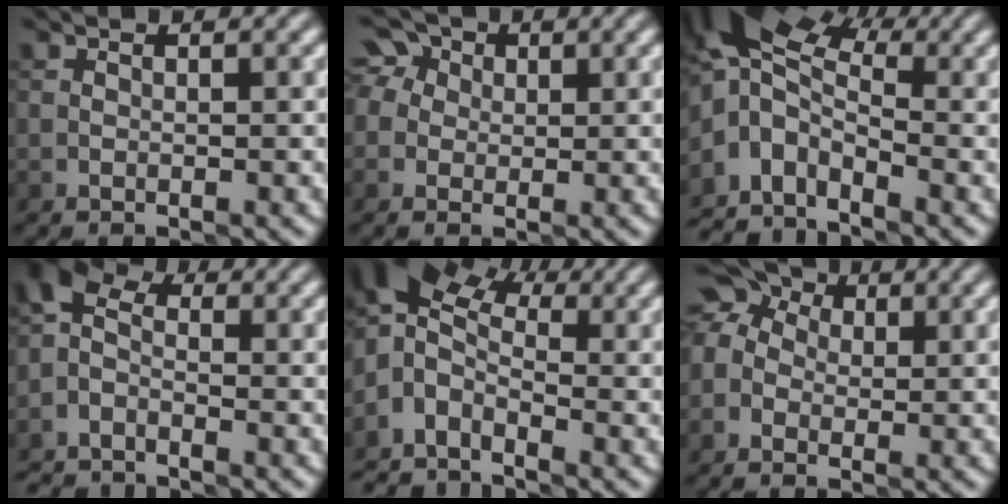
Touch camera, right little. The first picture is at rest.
{"total": 4.9, "force": [1.8, 3.9, 2.4], "torque": [-0.035, 0.029, -0.001]}
{"total": 7.0, "force": [-1.2, 4.3, 5.4], "torque": [-0.104, 0.006, -0.043]}
{"total": 3.9, "force": [-2.8, 2.0, 1.7], "torque": [-0.040, -0.001, -0.070]}
{"total": 5.6, "force": [-1.1, 3.7, 4.1], "torque": [-0.081, 0.012, -0.042]}
{"total": 7.5, "force": [1.6, 6.0, 4.3], "torque": [-0.074, 0.035, -0.014]}